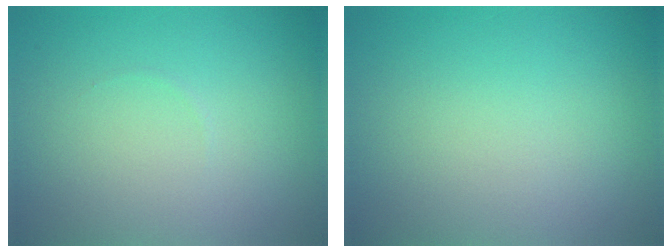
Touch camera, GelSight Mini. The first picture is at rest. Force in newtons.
{"total": 0.0}